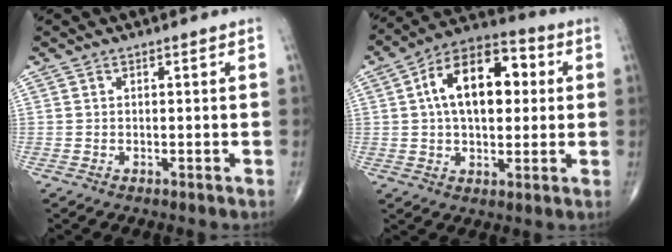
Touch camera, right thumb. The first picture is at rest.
{"total": 16.7, "force": [2.9, 9.6, 13.3], "torque": [-0.194, 0.024, 0.040]}